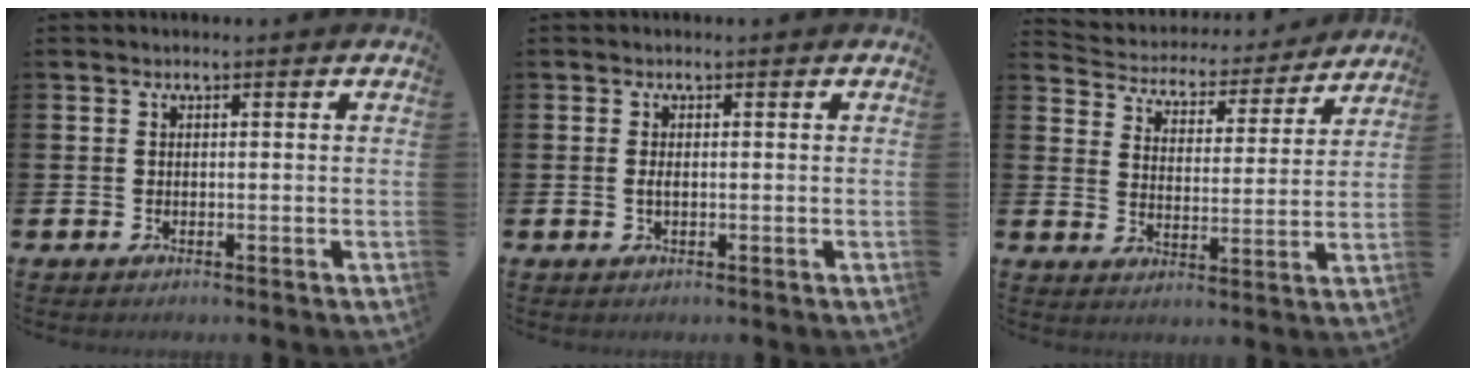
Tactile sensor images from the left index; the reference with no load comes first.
{"total": 1.0, "force": [-0.1, 0.4, 0.9], "torque": [-0.016, 0.002, -0.003]}
{"total": 4.5, "force": [4.3, 1.4, 0.2], "torque": [-0.029, -0.043, 0.066]}